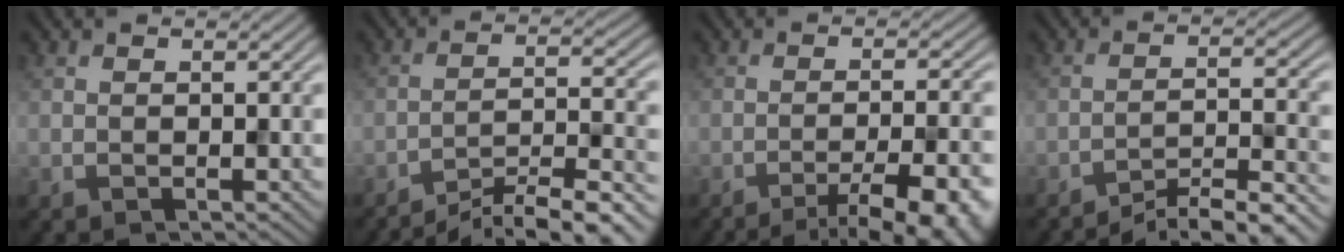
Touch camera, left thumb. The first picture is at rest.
{"total": 9.3, "force": [-8.0, 1.2, 4.7], "torque": [-0.077, 0.007, -0.131]}
{"total": 11.6, "force": [-8.2, 2.7, 7.7], "torque": [-0.099, 0.005, -0.093]}
{"total": 6.1, "force": [-5.2, 0.8, 3.1], "torque": [-0.056, 0.016, -0.090]}